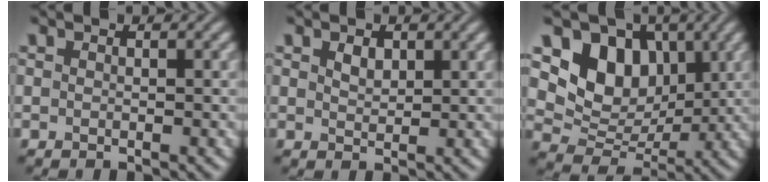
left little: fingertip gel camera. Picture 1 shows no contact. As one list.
[{"total": 1.5, "force": [0.9, 0.9, 0.8], "torque": [-0.015, 0.000, 0.020]}, {"total": 7.6, "force": [2.7, 5.8, 4.2], "torque": [-0.067, -0.012, 0.039]}]